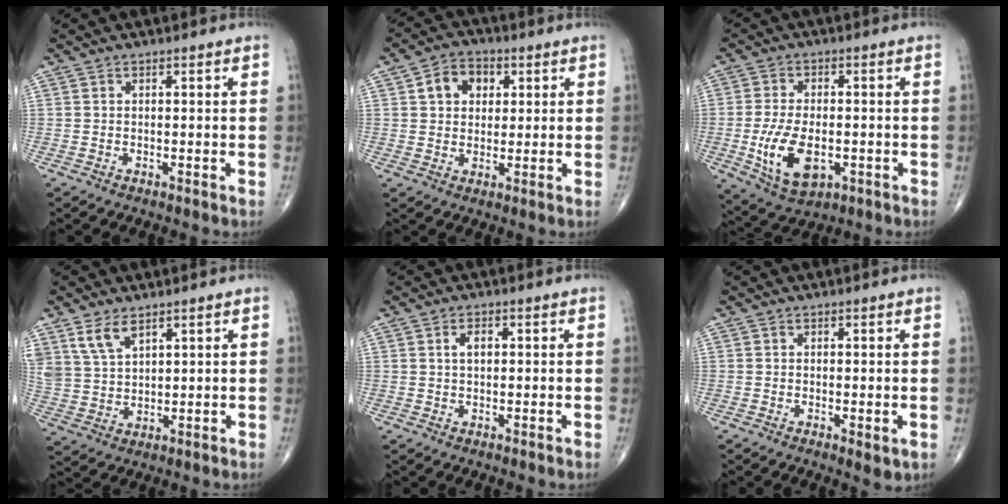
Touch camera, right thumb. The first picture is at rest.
{"total": 7.3, "force": [2.2, 5.6, 4.1], "torque": [-0.037, 0.002, 0.031]}
{"total": 11.5, "force": [-2.6, 6.4, 9.2], "torque": [-0.167, -0.003, -0.035]}
{"total": 6.8, "force": [4.4, 3.6, 3.9], "torque": [-0.070, -0.015, 0.097]}
{"total": 2.5, "force": [0.6, 1.4, 2.0], "torque": [-0.033, 0.003, 0.011]}
{"total": 2.3, "force": [-0.4, 1.0, 2.0], "torque": [-0.030, -0.008, -0.006]}